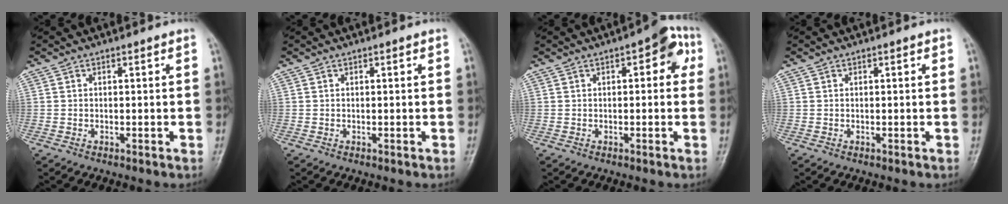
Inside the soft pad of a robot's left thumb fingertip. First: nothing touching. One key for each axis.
{"total": 0.0}
{"total": 5.9, "fx": 1.6, "fy": 2.7, "fz": 4.9, "tx": -0.035, "ty": 0.012, "tz": 0.008}
{"total": 0.0}